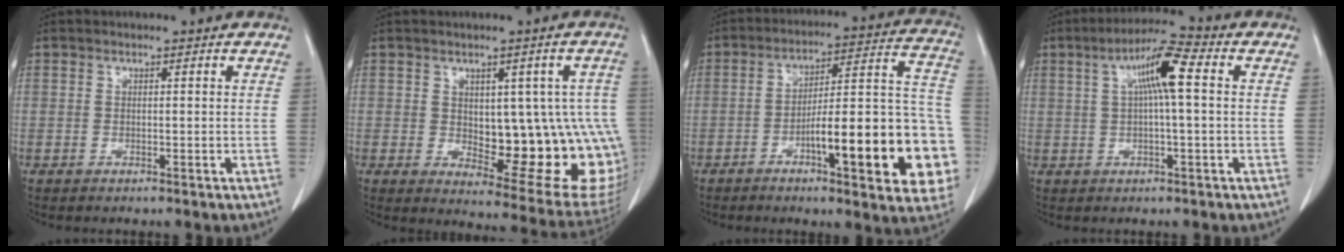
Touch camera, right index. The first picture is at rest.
{"total": 16.2, "force": [-1.2, 7.0, 14.5], "torque": [-0.120, 0.017, 0.012]}
{"total": 21.7, "force": [-7.0, 4.0, 20.2], "torque": [-0.187, 0.036, -0.084]}
{"total": 7.9, "force": [1.7, 0.7, 7.7], "torque": [-0.140, 0.022, 0.025]}